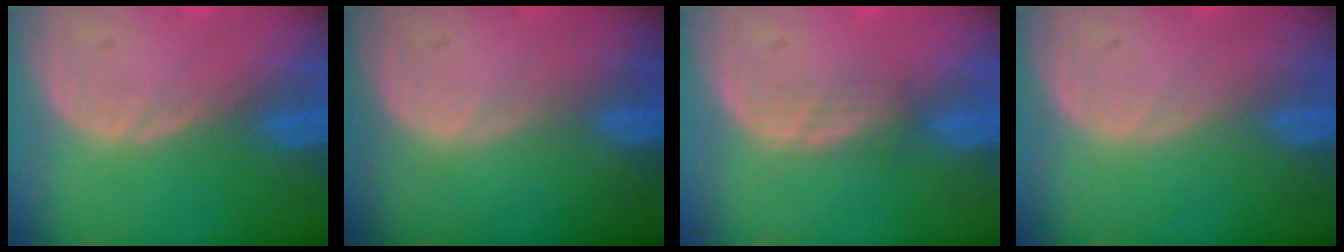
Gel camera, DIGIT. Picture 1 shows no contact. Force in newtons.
{"total": 0.0}
{"total": 2.2, "press": 2.2, "slide": 0.4}
{"total": 0.0}